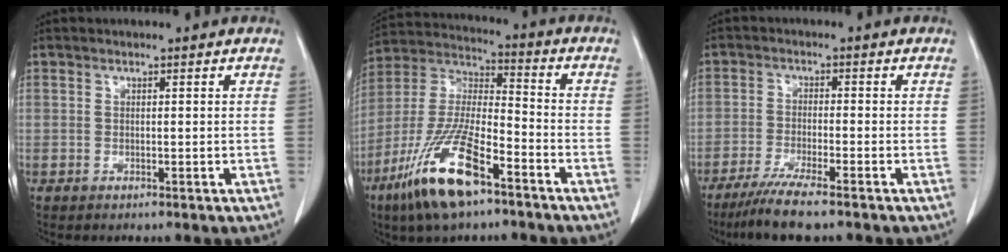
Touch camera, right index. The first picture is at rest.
{"total": 16.3, "force": [-9.5, 3.8, 12.7], "torque": [-0.269, -0.025, -0.177]}
{"total": 7.0, "force": [-5.4, 0.0, 4.4], "torque": [-0.079, -0.020, -0.095]}